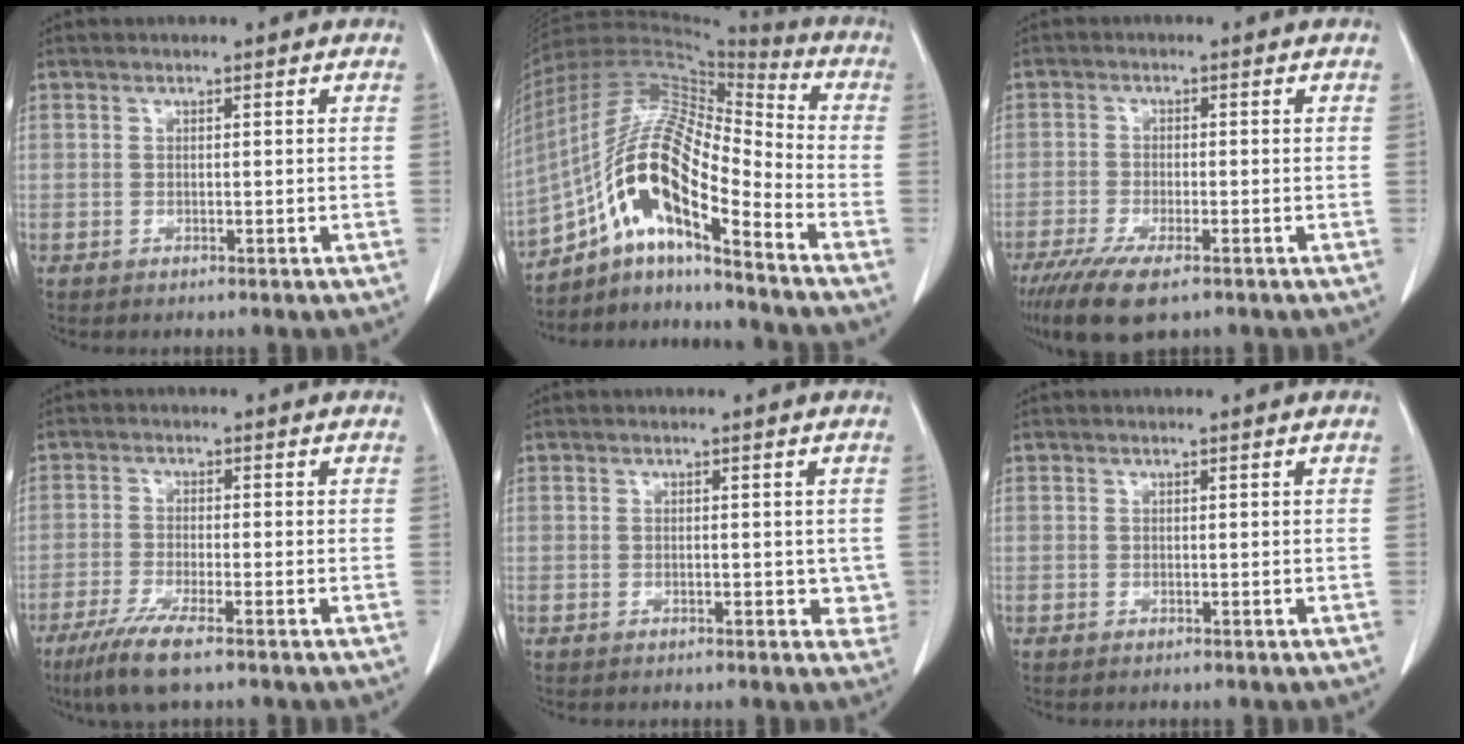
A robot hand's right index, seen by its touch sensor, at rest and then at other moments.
{"total": 18.2, "force": [-9.5, 3.8, 15.0], "torque": [-0.299, 0.021, -0.168]}
{"total": 7.9, "force": [-5.3, 2.3, 5.4], "torque": [-0.094, -0.017, -0.089]}
{"total": 6.3, "force": [-4.2, 0.4, 4.8], "torque": [-0.095, -0.018, -0.077]}
{"total": 2.7, "force": [-0.2, 1.6, 2.2], "torque": [-0.011, 0.000, -0.003]}
{"total": 0.0}